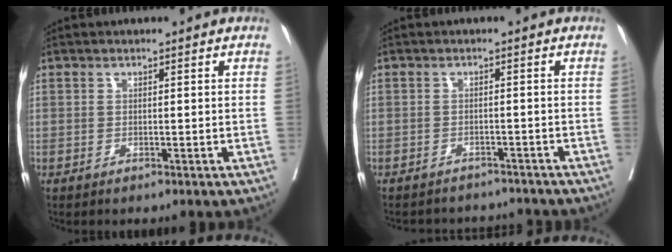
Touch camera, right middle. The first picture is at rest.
{"total": 7.2, "force": [-7.0, 1.8, 0.6], "torque": [-0.011, 0.007, -0.082]}